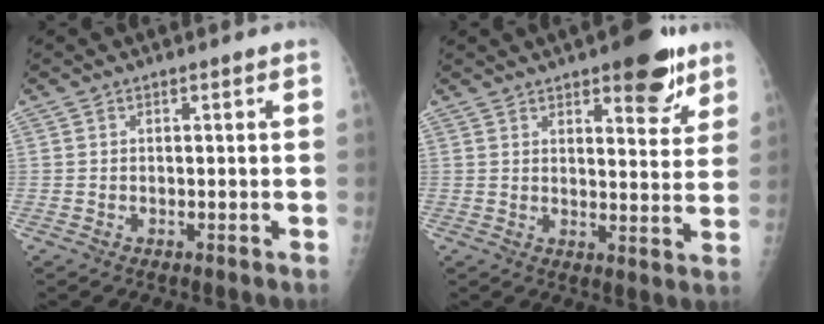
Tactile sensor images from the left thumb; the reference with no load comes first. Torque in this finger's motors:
{"motor_torque": [3.44, 1.56, 0.51, -0.64, 0.07]}